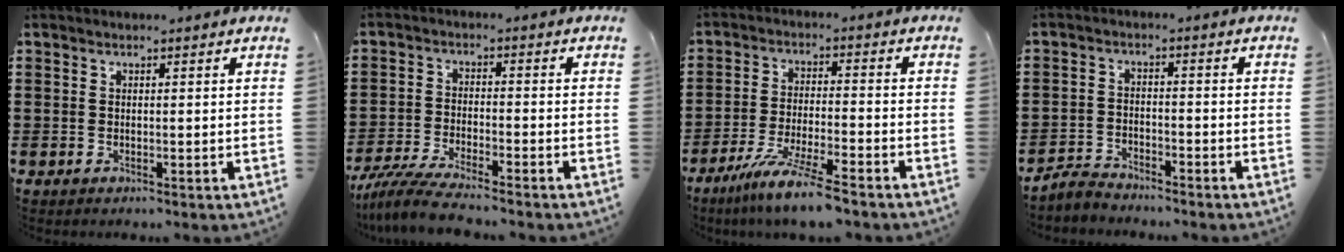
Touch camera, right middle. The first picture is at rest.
{"total": 6.0, "force": [-5.5, 0.2, 2.4], "torque": [-0.058, -0.010, -0.105]}
{"total": 8.0, "force": [-6.6, -0.7, 4.5], "torque": [-0.093, -0.018, -0.125]}
{"total": 3.2, "force": [-3.2, 0.3, 0.2], "torque": [-0.017, -0.001, -0.069]}